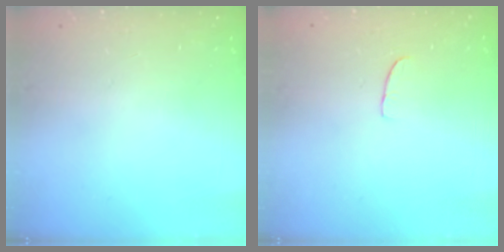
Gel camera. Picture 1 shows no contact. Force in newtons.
{"total": 4.7, "press": 4.7, "slide": 0.3}